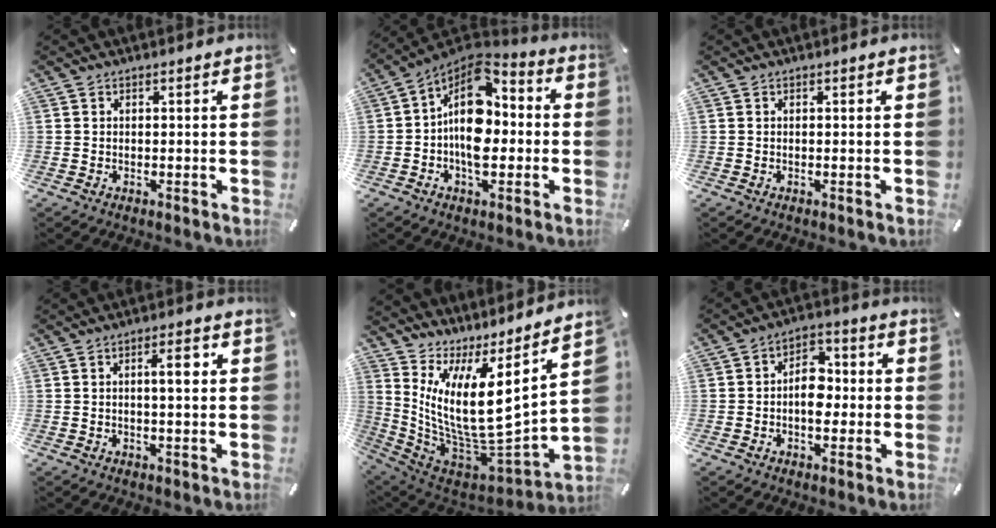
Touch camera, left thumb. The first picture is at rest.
{"total": 14.8, "force": [-0.8, 9.5, 11.3], "torque": [-0.208, -0.008, -0.017]}
{"total": 0.0}
{"total": 5.2, "force": [0.9, 1.2, 4.9], "torque": [-0.081, 0.002, 0.008]}
{"total": 14.4, "force": [4.0, 4.9, 13.0], "torque": [-0.248, -0.095, 0.062]}
{"total": 7.3, "force": [-1.3, 5.1, 5.1], "torque": [-0.067, 0.011, -0.026]}